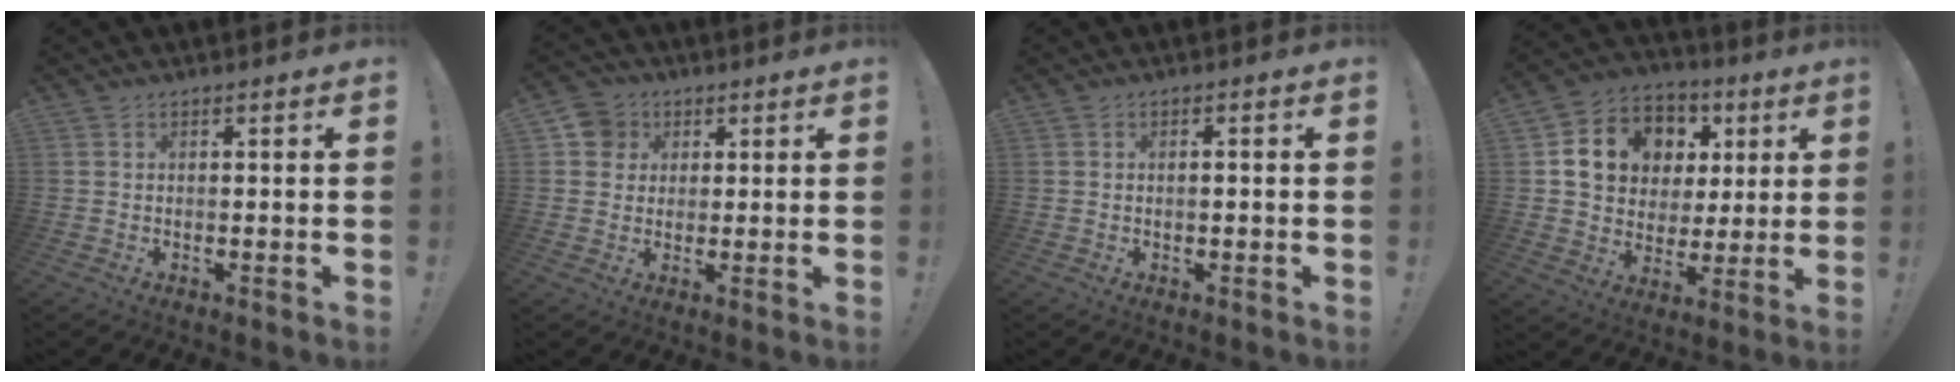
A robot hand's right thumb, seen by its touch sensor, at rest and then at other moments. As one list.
[{"total": 6.4, "force": [2.1, 5.8, 1.6], "torque": [-0.020, -0.005, 0.042]}, {"total": 0.9, "force": [-0.4, 0.2, 0.8], "torque": [-0.014, 0.001, -0.008]}, {"total": 14.1, "force": [4.5, 11.9, 6.2], "torque": [-0.091, -0.013, 0.101]}]